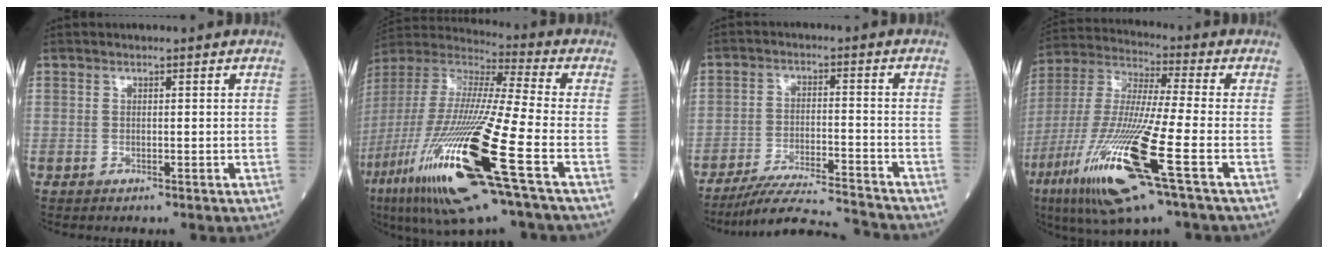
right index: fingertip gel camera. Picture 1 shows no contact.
{"total": 26.6, "force": [-10.9, 1.6, 24.2], "torque": [-0.520, -0.067, -0.208]}
{"total": 12.2, "force": [-11.7, -0.9, 3.1], "torque": [-0.049, -0.001, -0.196]}
{"total": 20.2, "force": [-8.3, 0.9, 18.4], "torque": [-0.409, -0.044, -0.162]}